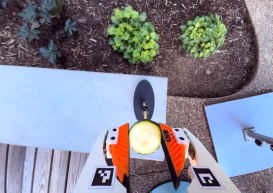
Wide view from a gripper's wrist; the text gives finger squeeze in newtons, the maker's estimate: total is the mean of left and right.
{"total": 8.7, "left": 8.8, "right": 8.6}